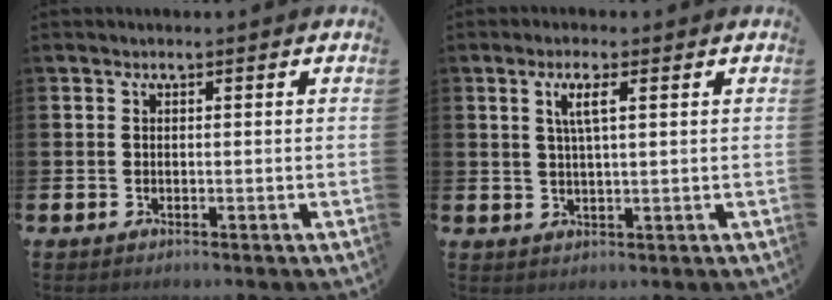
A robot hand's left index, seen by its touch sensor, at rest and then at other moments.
{"total": 3.5, "force": [1.6, 0.8, 3.0], "torque": [-0.049, 0.002, 0.023]}